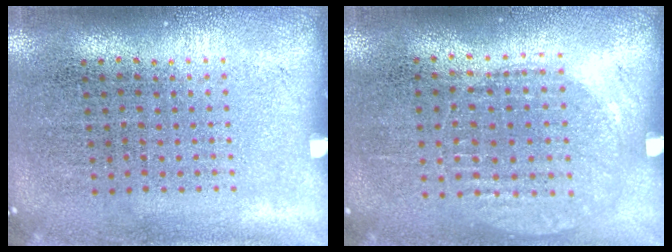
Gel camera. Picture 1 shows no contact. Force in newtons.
{"total": 1.0, "press": 0.9, "slide": 0.4}